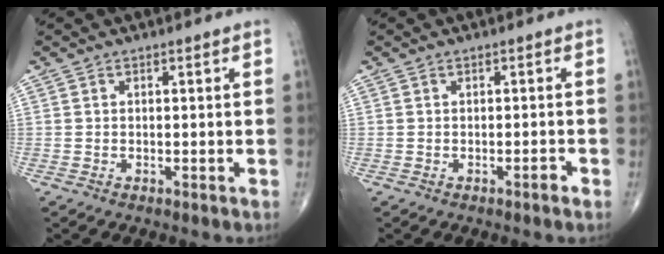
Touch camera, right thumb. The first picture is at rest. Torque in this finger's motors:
{"motor_torque": [0.29, 0.09, 0.06, 0.12, 0.01]}